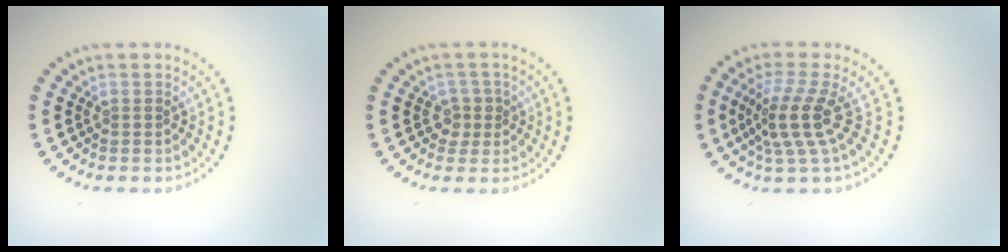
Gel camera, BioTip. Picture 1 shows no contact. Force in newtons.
{"total": 1.3, "press": 1.2, "slide": 0.6}
{"total": 3.9, "press": 2.9, "slide": 2.7}